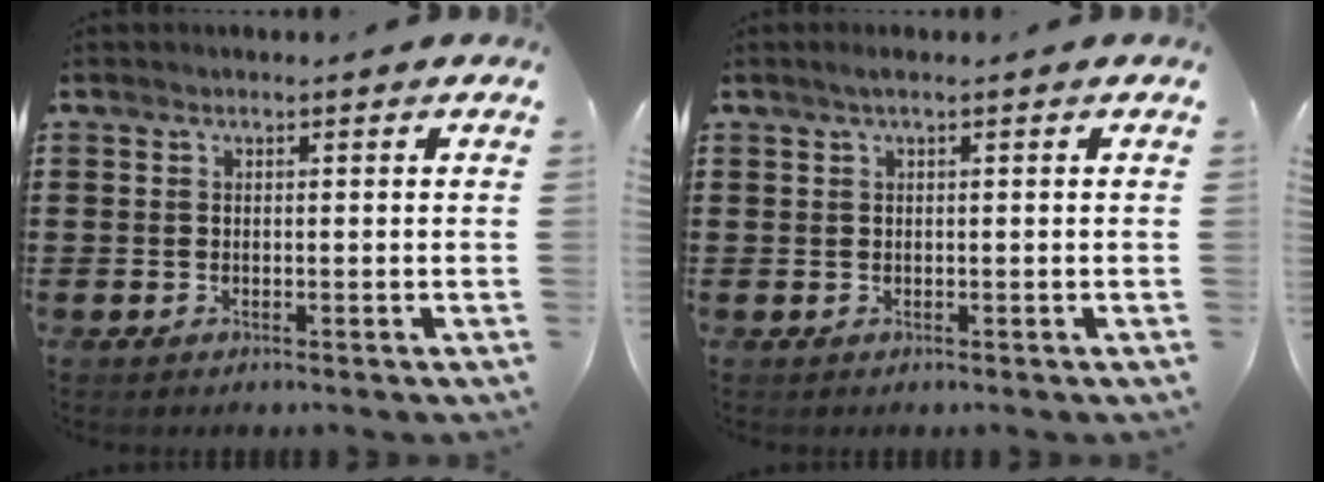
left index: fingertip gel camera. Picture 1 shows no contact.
{"total": 1.0, "force": [0.2, 0.0, 0.9], "torque": [-0.015, -0.001, 0.005]}